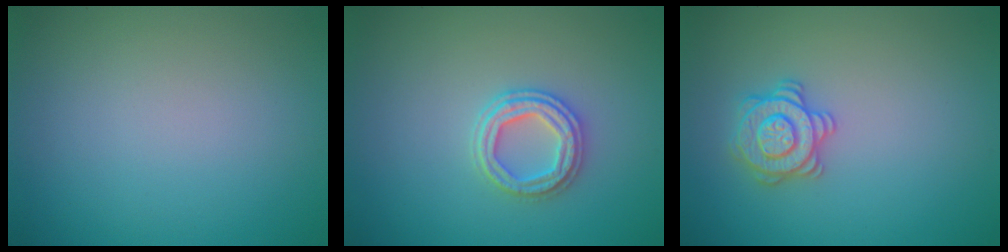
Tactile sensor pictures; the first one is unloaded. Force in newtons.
{"total": 2.8, "press": 2.7, "slide": 0.8}
{"total": 2.9, "press": 2.9, "slide": 0.1}